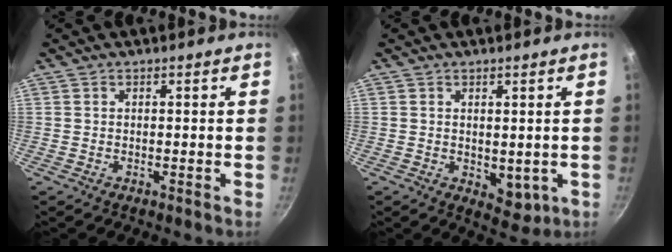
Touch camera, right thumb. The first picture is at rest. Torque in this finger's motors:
{"motor_torque": [-0.53, 0.18, -0.14, 0.13, -0.02]}